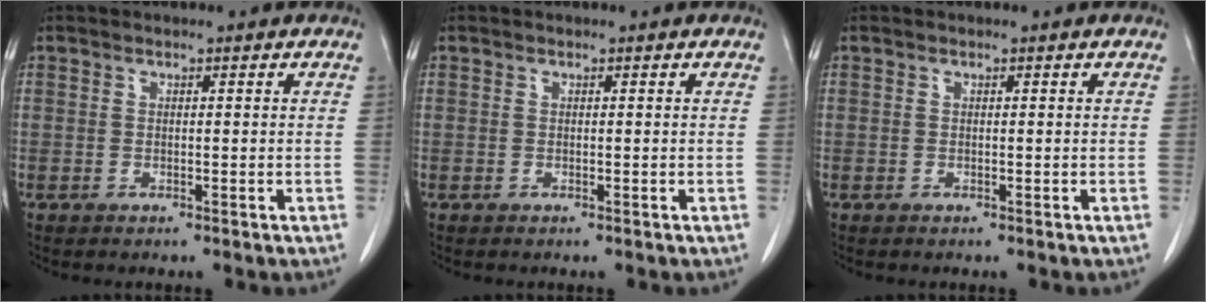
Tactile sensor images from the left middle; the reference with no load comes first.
{"total": 0.0}
{"total": 0.0}